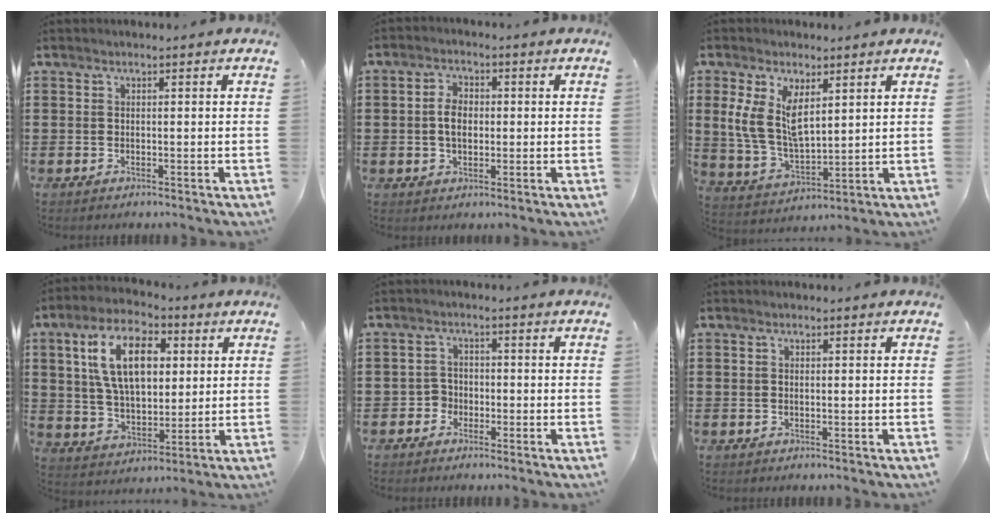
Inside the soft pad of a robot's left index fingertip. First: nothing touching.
{"total": 3.9, "force": [0.0, 2.4, 3.1], "torque": [-0.068, 0.006, -0.004]}
{"total": 8.6, "force": [3.7, 4.3, 6.4], "torque": [-0.150, -0.004, 0.067]}
{"total": 12.9, "force": [4.6, 6.9, 9.9], "torque": [-0.208, 0.018, 0.081]}
{"total": 2.4, "force": [-1.4, 2.0, 0.4], "torque": [-0.017, 0.005, -0.033]}
{"total": 0.6, "force": [0.1, 0.3, 0.5], "torque": [-0.012, 0.001, 0.002]}